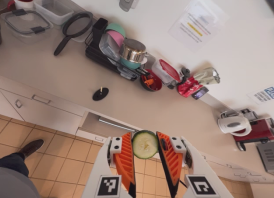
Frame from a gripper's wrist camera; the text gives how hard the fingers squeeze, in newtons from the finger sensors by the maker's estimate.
{"total": 7.8, "left": 7.7, "right": 8.0}